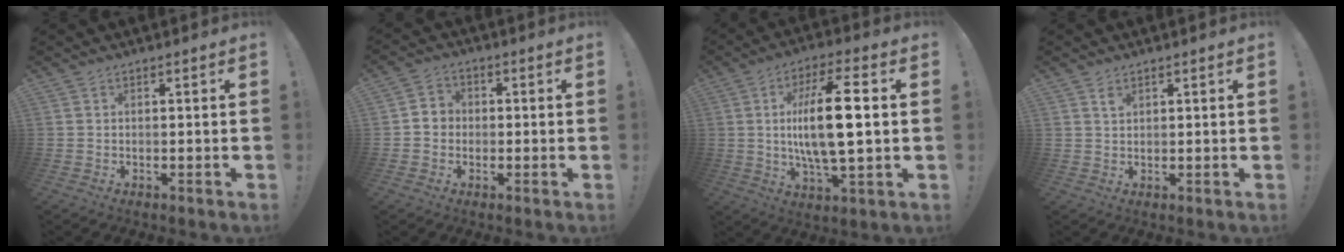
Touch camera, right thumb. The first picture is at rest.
{"total": 4.6, "force": [-0.9, 4.3, 1.4], "torque": [-0.017, 0.015, -0.015]}
{"total": 16.9, "force": [1.1, 5.1, 16.0], "torque": [-0.298, -0.004, 0.002]}
{"total": 1.7, "force": [1.1, 0.9, 0.8], "torque": [-0.008, -0.005, 0.020]}